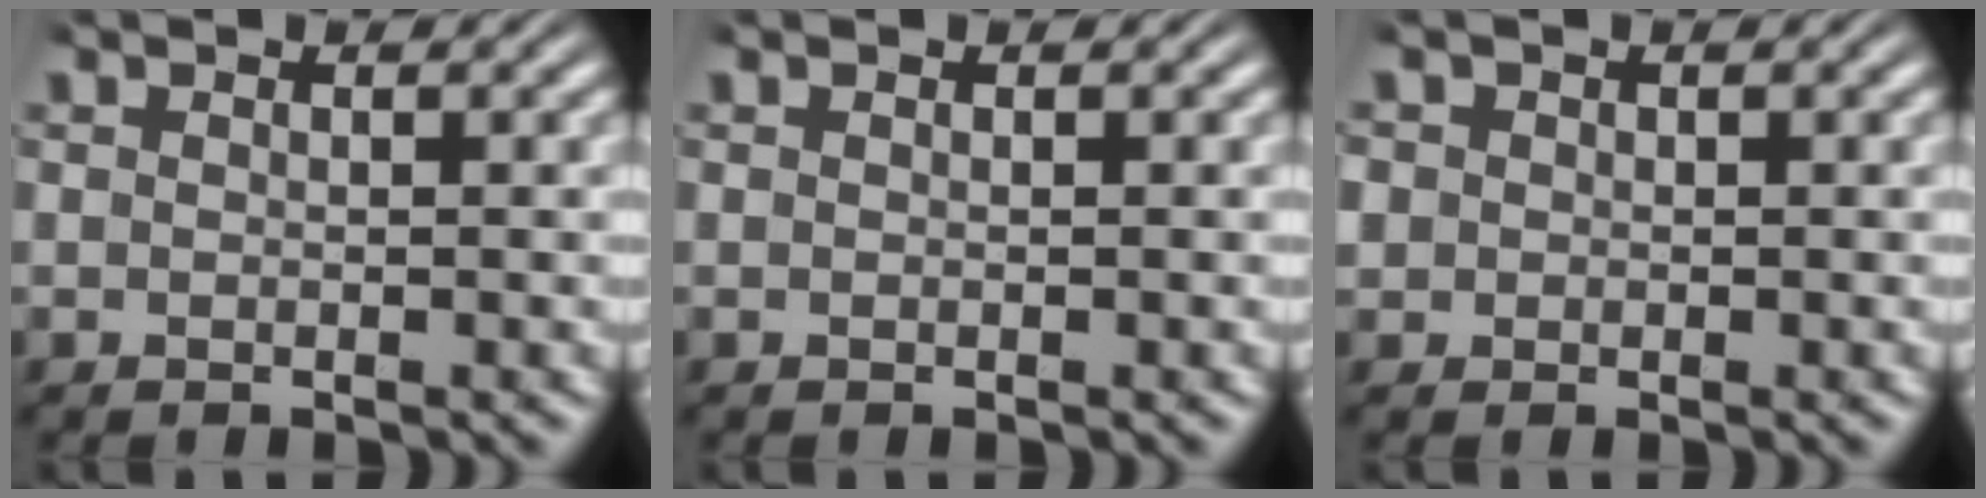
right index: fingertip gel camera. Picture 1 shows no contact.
{"total": 0.0}
{"total": 2.1, "force": [-0.1, 2.0, 0.6], "torque": [-0.028, -0.011, 0.002]}